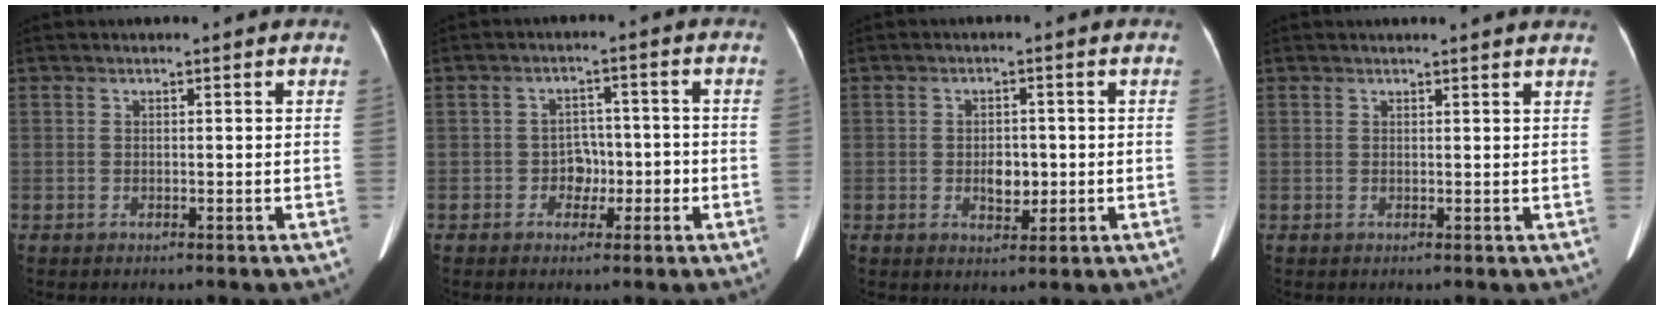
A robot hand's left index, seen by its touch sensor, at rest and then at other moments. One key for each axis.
{"total": 3.8, "fx": -1.3, "fy": 2.9, "fz": 2.1, "tx": -0.028, "ty": 0.014, "tz": -0.019}
{"total": 3.6, "fx": -0.5, "fy": 2.2, "fz": 2.7, "tx": -0.044, "ty": 0.001, "tz": -0.002}
{"total": 4.3, "fx": 4.0, "fy": -0.2, "fz": 1.4, "tx": -0.019, "ty": 0.007, "tz": 0.034}